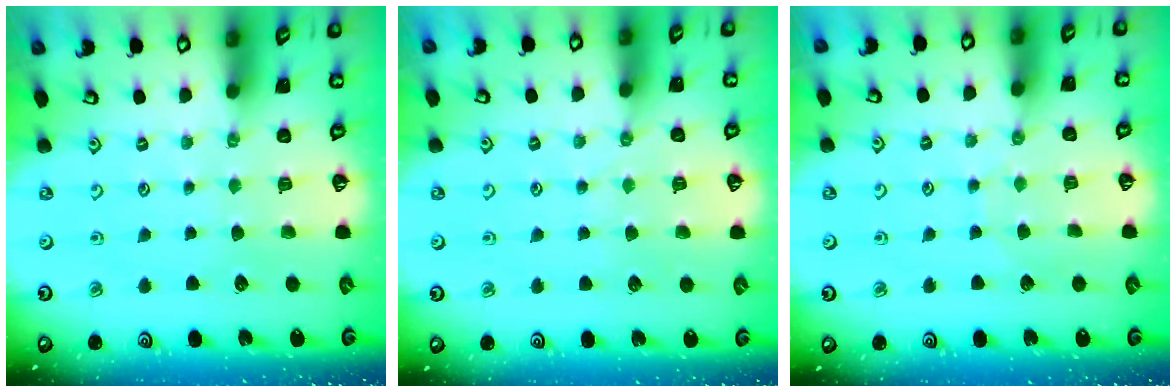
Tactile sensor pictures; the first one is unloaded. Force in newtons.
{"total": 4.0, "press": 3.9, "slide": 0.6}
{"total": 4.4, "press": 4.4, "slide": 0.4}